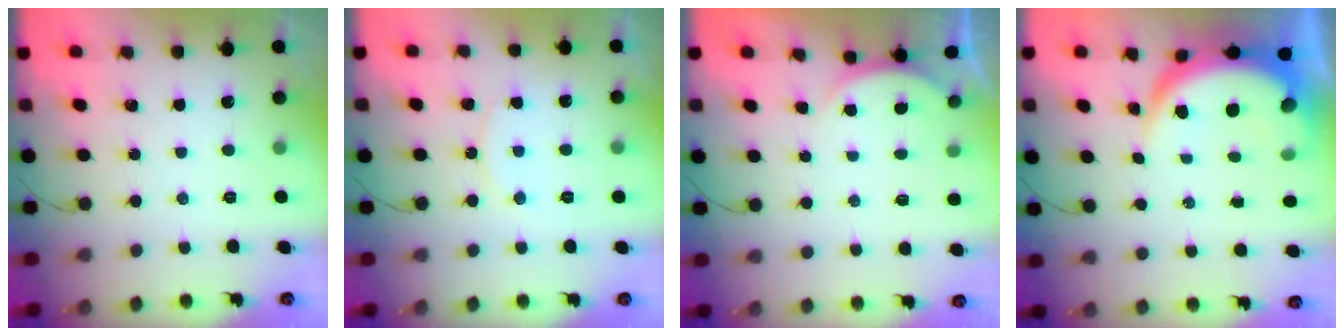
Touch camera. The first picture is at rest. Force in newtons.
{"total": 7.0, "press": 6.9, "slide": 0.6}
{"total": 2.4, "press": 2.4, "slide": 0.6}
{"total": 9.3, "press": 9.2, "slide": 1.1}